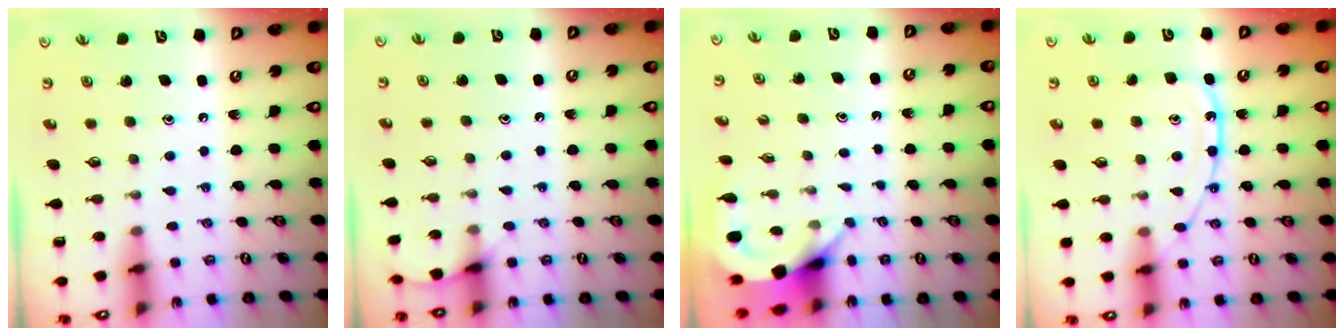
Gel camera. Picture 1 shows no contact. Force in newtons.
{"total": 6.0, "press": 5.9, "slide": 0.7}
{"total": 3.6, "press": 3.6, "slide": 0.2}
{"total": 13.2, "press": 13.1, "slide": 1.2}